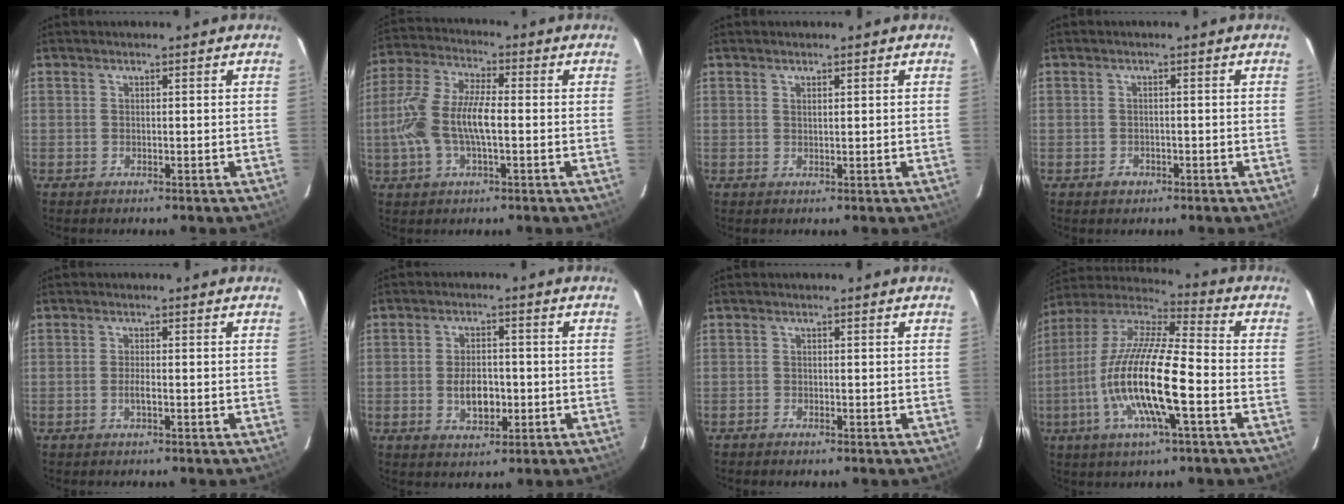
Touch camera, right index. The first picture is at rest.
{"total": 12.2, "force": [-1.5, 4.8, 11.2], "torque": [-0.244, 0.009, -0.031]}
{"total": 0.7, "force": [0.5, 0.2, 0.4], "torque": [-0.008, 0.001, 0.010]}
{"total": 2.0, "force": [-1.1, 1.7, 0.4], "torque": [-0.008, 0.003, -0.014]}
{"total": 1.7, "force": [-0.6, 0.3, 1.5], "torque": [-0.032, -0.001, -0.012]}
{"total": 6.3, "force": [-1.4, 3.6, 4.9], "torque": [-0.094, 0.001, -0.017]}
{"total": 0.9, "force": [-0.8, 0.5, 0.2], "torque": [-0.013, 0.001, -0.014]}
{"total": 19.1, "force": [-5.4, 3.6, 18.0], "torque": [-0.348, -0.016, -0.112]}